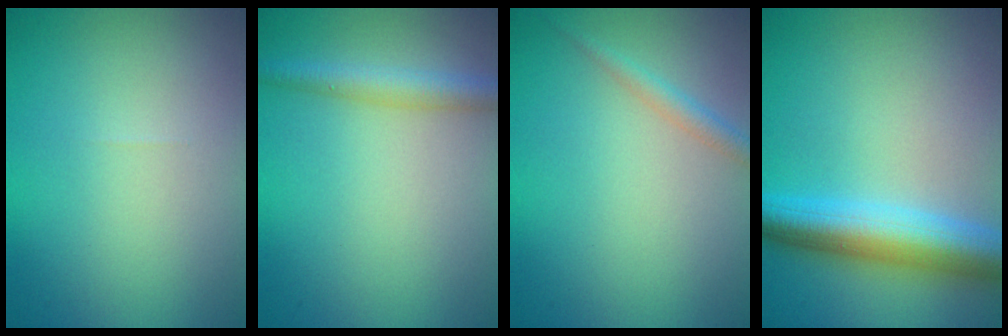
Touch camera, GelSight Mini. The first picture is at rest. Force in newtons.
{"total": 2.9, "press": 2.9, "slide": 0.1}
{"total": 1.5, "press": 1.5, "slide": 0.0}
{"total": 7.2, "press": 7.2, "slide": 0.2}